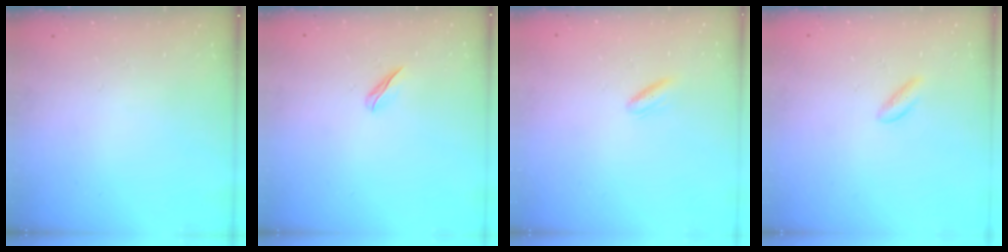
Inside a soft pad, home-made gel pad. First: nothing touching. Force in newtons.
{"total": 2.5, "press": 2.4, "slide": 0.8}
{"total": 3.3, "press": 3.1, "slide": 1.2}
{"total": 1.6, "press": 1.6, "slide": 0.4}